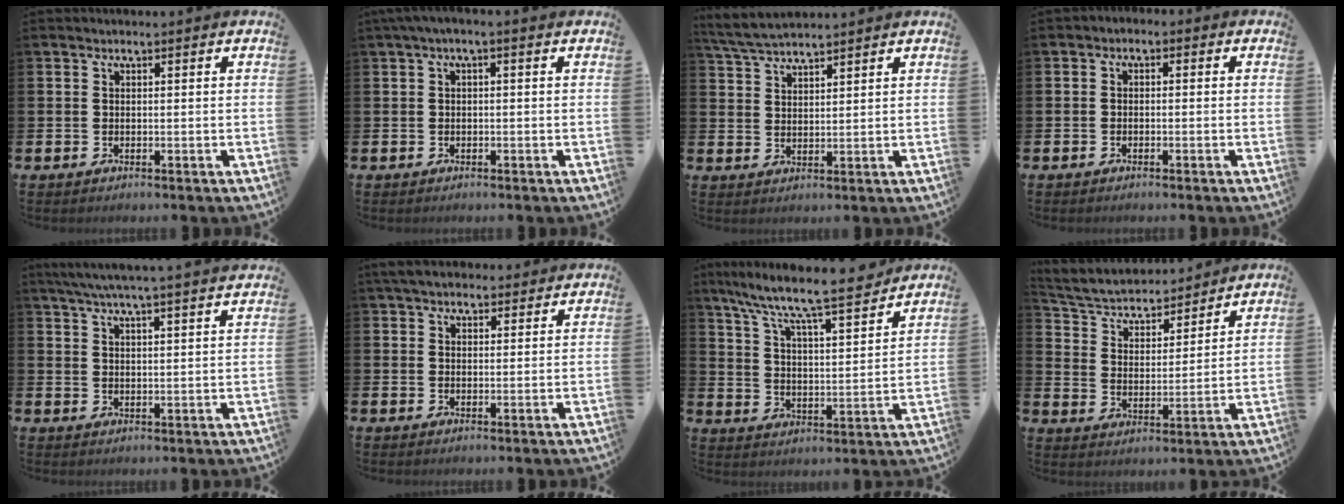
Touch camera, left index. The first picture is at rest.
{"total": 1.1, "force": [-0.4, 0.2, 1.0], "torque": [-0.017, 0.000, -0.007]}
{"total": 4.6, "force": [4.5, 0.6, 1.0], "torque": [-0.033, -0.017, 0.082]}
{"total": 1.2, "force": [-1.1, 0.5, 0.1], "torque": [-0.010, 0.006, -0.024]}
{"total": 5.6, "force": [5.2, -0.8, 1.8], "torque": [-0.053, -0.020, 0.093]}
{"total": 4.4, "force": [3.9, 1.6, 1.1], "torque": [-0.018, -0.014, 0.071]}
{"total": 8.8, "force": [8.1, 0.6, 3.4], "torque": [-0.091, -0.065, 0.133]}
{"total": 5.3, "force": [5.0, 1.6, 1.0], "torque": [-0.047, -0.043, 0.079]}